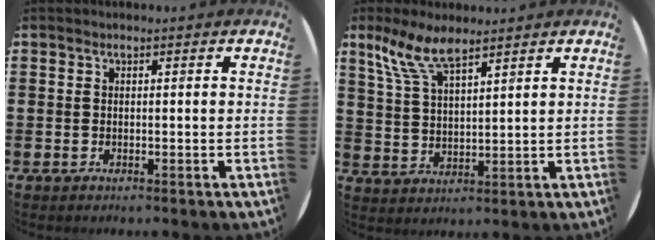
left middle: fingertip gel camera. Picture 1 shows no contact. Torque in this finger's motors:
{"motor_torque": [1.15, -0.99, 0.16, 0.15]}